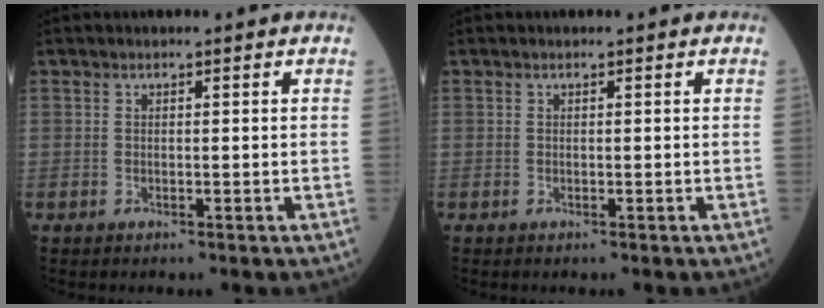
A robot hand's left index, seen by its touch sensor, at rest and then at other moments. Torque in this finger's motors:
{"motor_torque": [0.09, 0.09, 0.00, 0.00]}